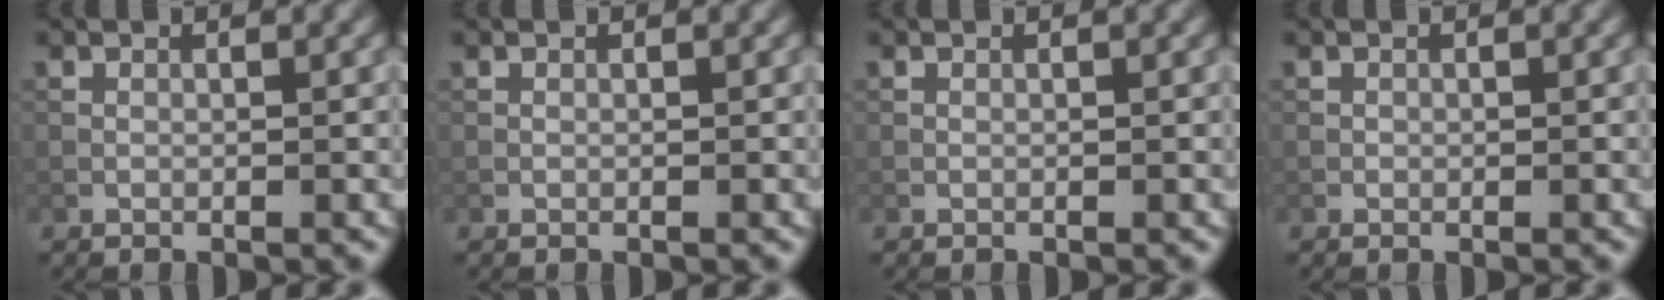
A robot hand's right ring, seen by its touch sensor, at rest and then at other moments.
{"total": 0.0}
{"total": 0.0}
{"total": 0.0}